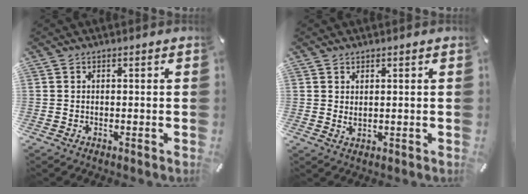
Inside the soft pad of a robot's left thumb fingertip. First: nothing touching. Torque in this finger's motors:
{"motor_torque": [0.17, -0.21, 0.10, -0.21, 0.01]}